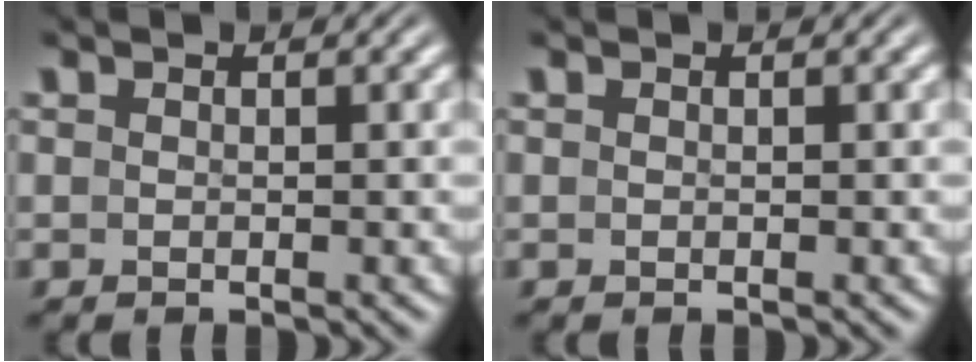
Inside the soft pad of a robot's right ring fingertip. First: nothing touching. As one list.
[{"total": 0.0}]